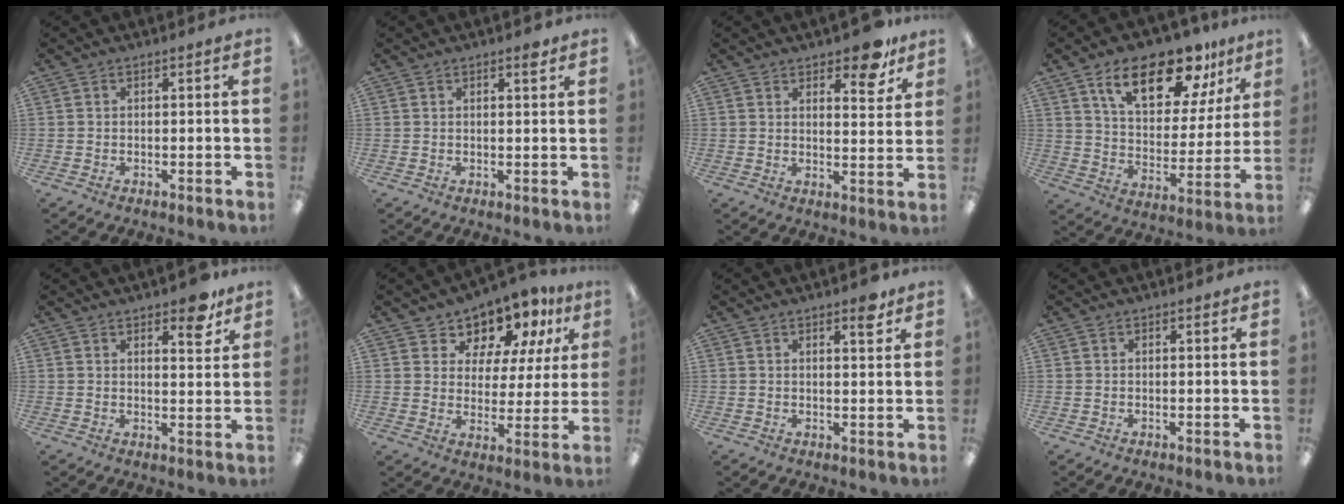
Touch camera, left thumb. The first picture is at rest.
{"total": 2.1, "force": [1.6, 0.6, 1.2], "torque": [-0.009, -0.005, 0.024]}
{"total": 8.7, "force": [6.7, 3.3, 4.5], "torque": [-0.040, -0.042, 0.111]}
{"total": 19.1, "force": [12.6, 8.7, 11.5], "torque": [-0.180, -0.059, 0.211]}
{"total": 6.4, "force": [4.9, 2.4, 3.4], "torque": [-0.031, -0.028, 0.079]}
{"total": 10.2, "force": [8.8, 4.9, 1.4], "torque": [-0.041, -0.077, 0.164]}
{"total": 3.9, "force": [2.9, 1.0, 2.3], "torque": [-0.019, -0.016, 0.044]}
{"total": 0.6, "force": [0.5, 0.3, 0.2], "torque": [0.003, -0.001, 0.007]}